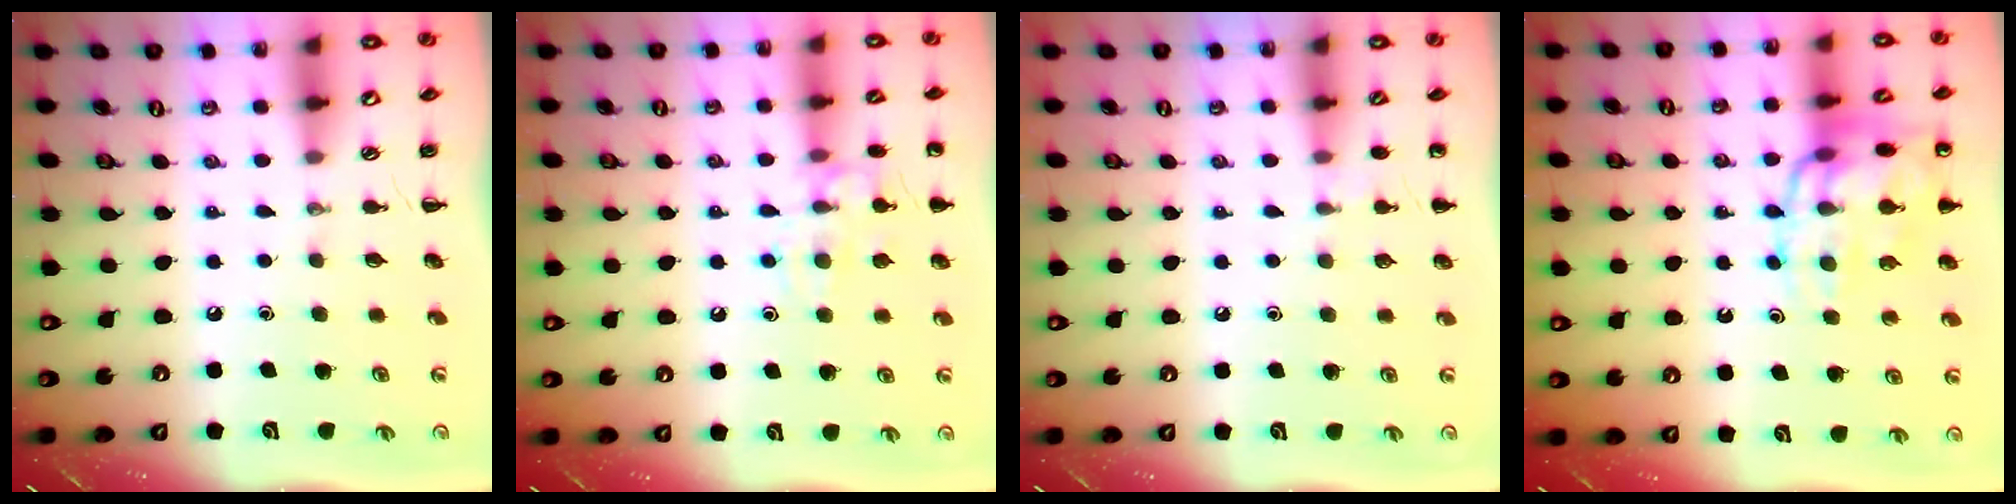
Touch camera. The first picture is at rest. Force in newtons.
{"total": 11.3, "press": 11.2, "slide": 0.8}
{"total": 5.4, "press": 5.1, "slide": 1.7}
{"total": 15.5, "press": 15.5, "slide": 1.0}